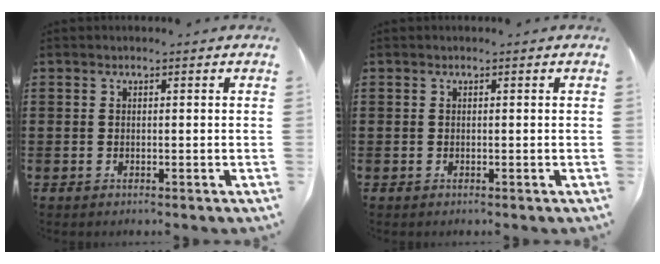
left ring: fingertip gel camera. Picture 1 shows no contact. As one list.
[{"total": 0.0}]